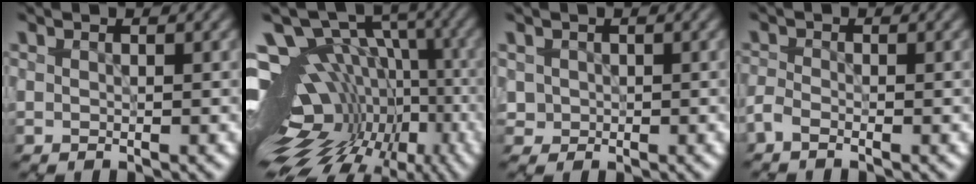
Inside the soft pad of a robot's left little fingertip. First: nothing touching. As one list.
[{"total": 16.7, "force": [-3.5, 11.8, 11.4], "torque": [-0.182, 0.017, -0.008]}, {"total": 1.1, "force": [0.1, 1.1, 0.0], "torque": [0.012, -0.003, 0.003]}, {"total": 1.2, "force": [-1.0, 0.4, 0.7], "torque": [-0.018, -0.004, -0.031]}]